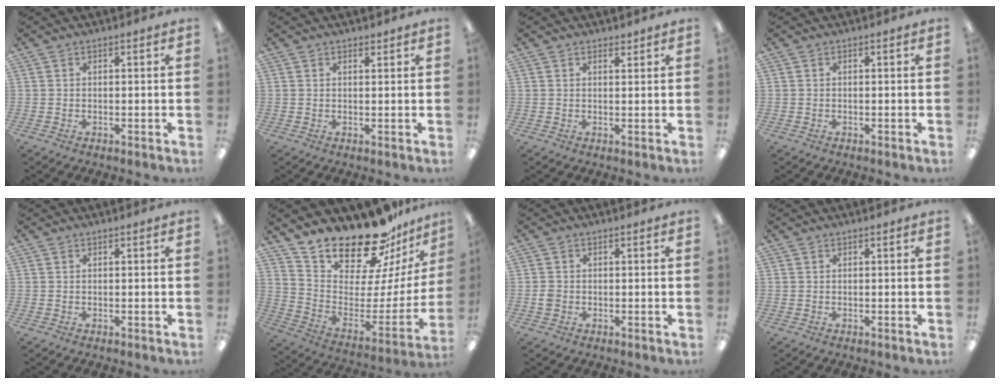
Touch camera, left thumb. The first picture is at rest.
{"total": 1.2, "force": [1.1, 0.4, 0.2], "torque": [0.004, -0.004, 0.019]}
{"total": 1.5, "force": [1.3, 0.5, 0.3], "torque": [0.001, -0.004, 0.024]}
{"total": 0.0}
{"total": 0.0}
{"total": 21.8, "force": [20.1, 5.8, 6.3], "torque": [-0.106, -0.175, 0.355]}
{"total": 1.8, "force": [-0.3, 1.5, 0.8], "torque": [-0.013, 0.005, -0.007]}
{"total": 0.0}